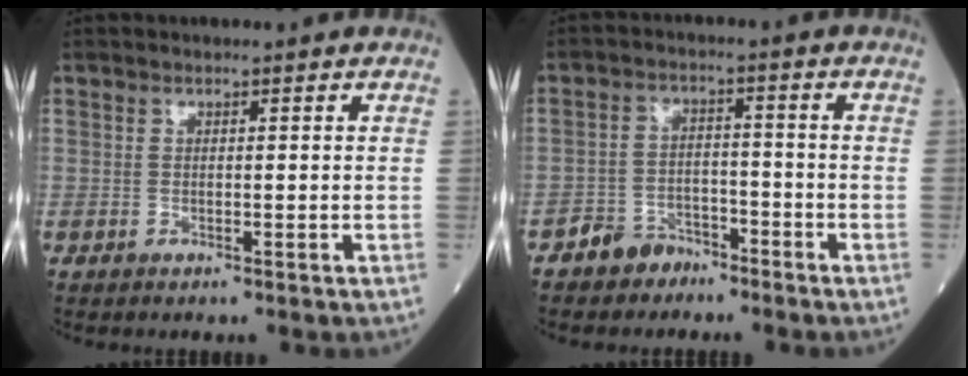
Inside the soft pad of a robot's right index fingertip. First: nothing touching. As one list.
[{"total": 4.4, "force": [-3.5, 2.6, 0.5], "torque": [-0.008, 0.012, -0.059]}]